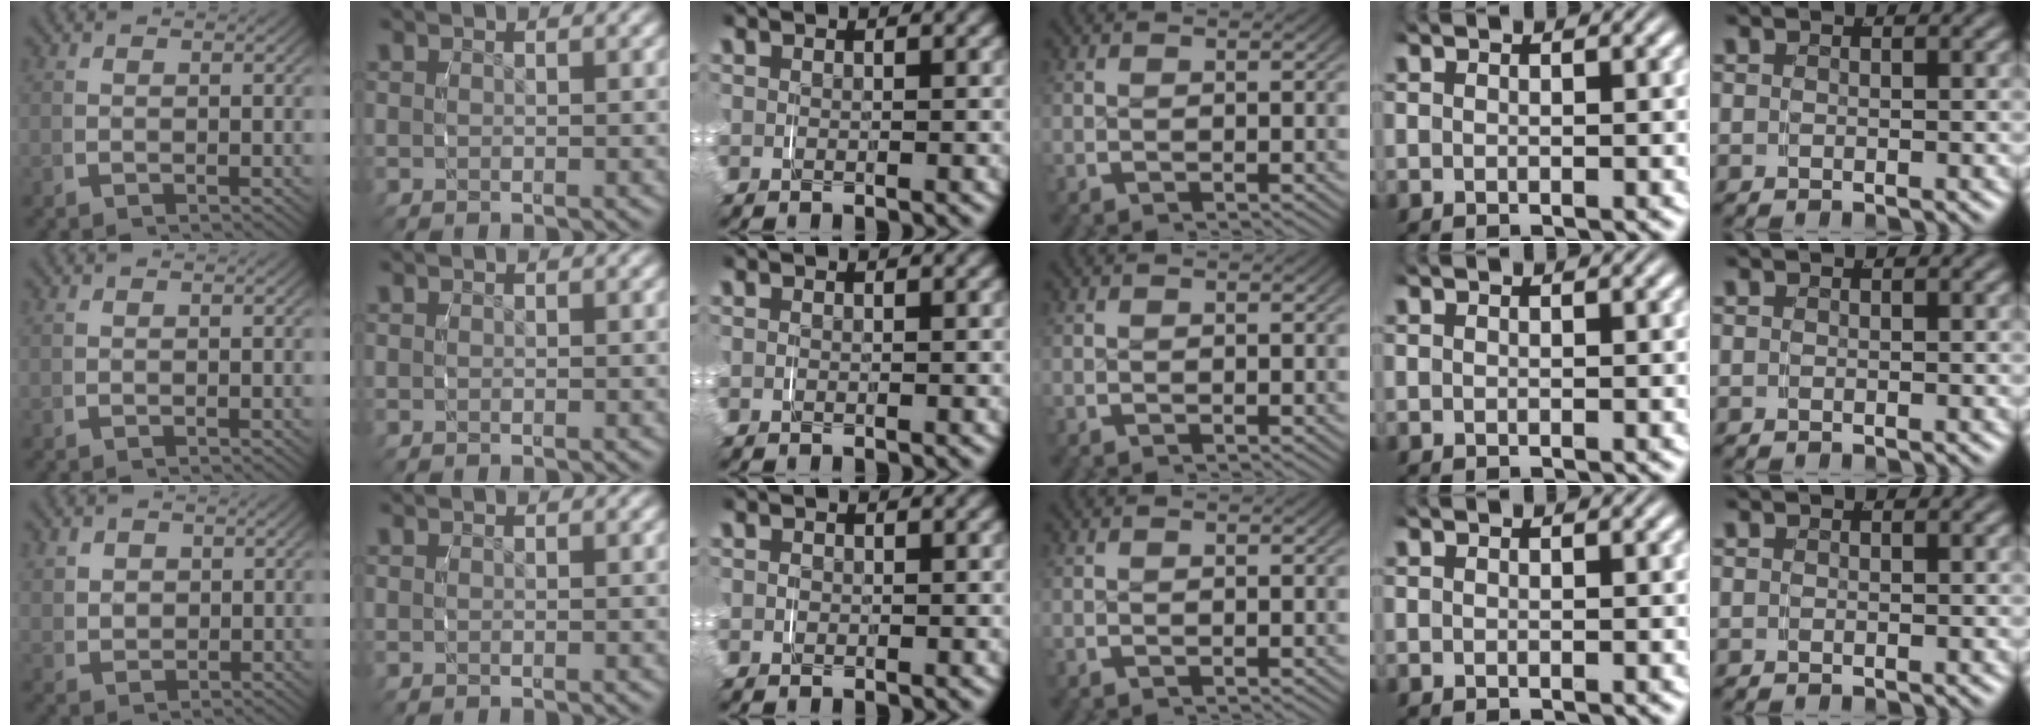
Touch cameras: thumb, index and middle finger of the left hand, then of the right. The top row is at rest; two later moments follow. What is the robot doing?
{"motion": "grasp_and_lifting", "object": "shorts"}